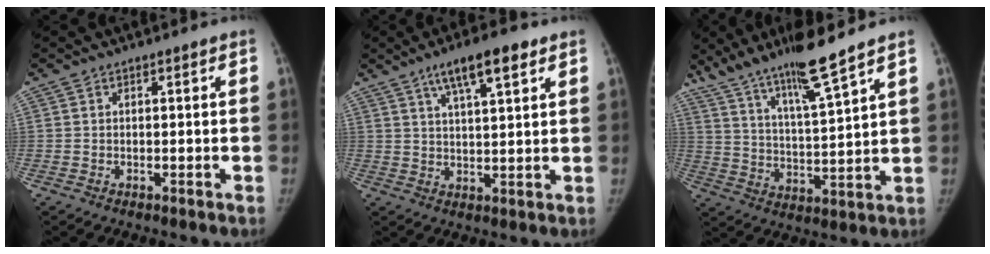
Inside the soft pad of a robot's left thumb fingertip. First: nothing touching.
{"total": 9.1, "force": [5.3, 2.3, 7.1], "torque": [-0.109, -0.015, 0.087]}
{"total": 13.9, "force": [10.5, 0.5, 9.1], "torque": [-0.156, -0.052, 0.190]}